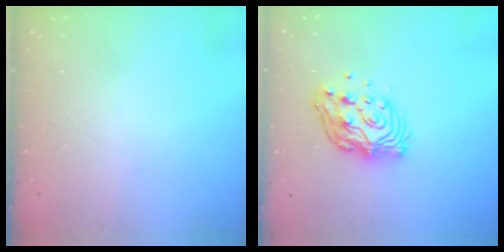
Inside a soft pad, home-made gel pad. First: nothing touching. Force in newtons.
{"total": 13.8, "press": 13.7, "slide": 1.6}